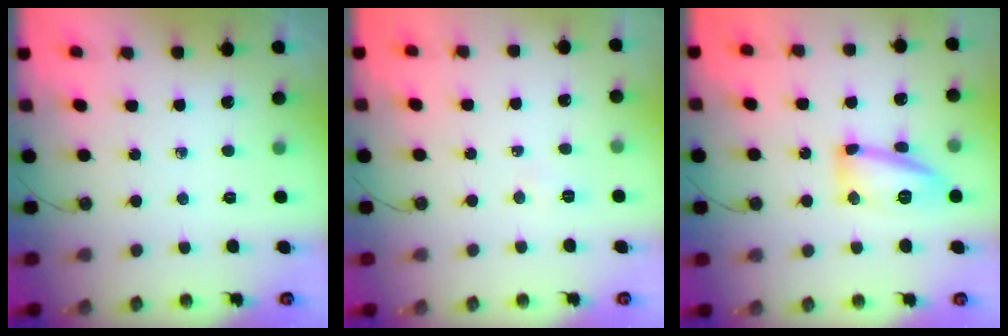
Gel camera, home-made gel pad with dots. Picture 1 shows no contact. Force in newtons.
{"total": 4.1, "press": 4.0, "slide": 0.4}
{"total": 13.2, "press": 13.1, "slide": 1.3}